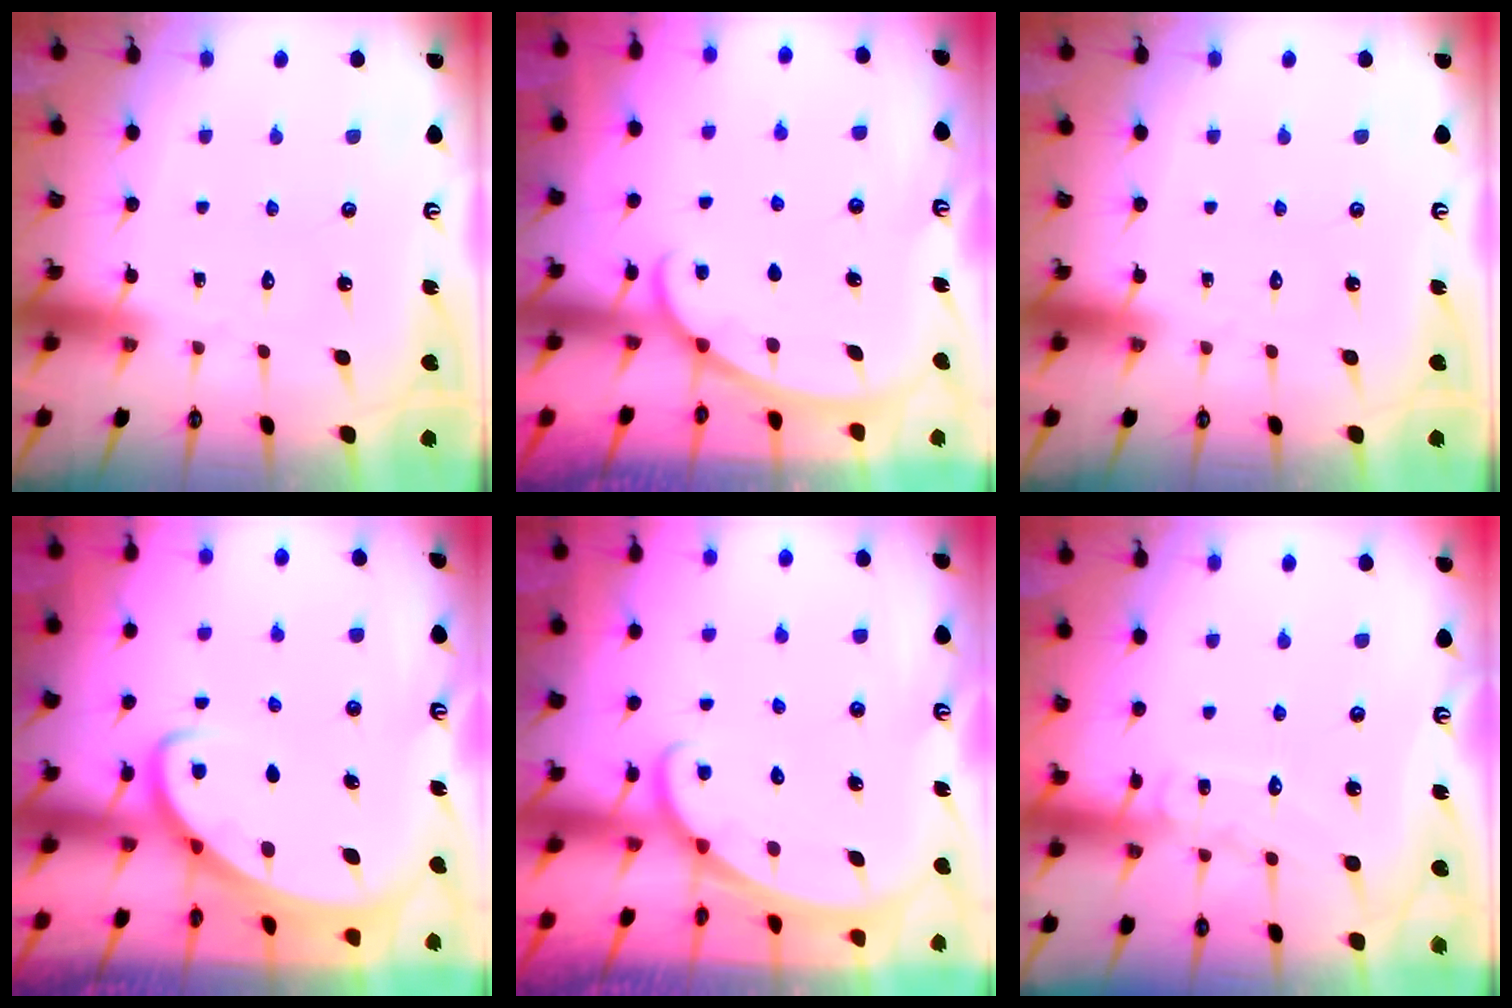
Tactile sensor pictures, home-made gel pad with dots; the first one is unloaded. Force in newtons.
{"total": 1.9, "press": 1.9, "slide": 0.1}
{"total": 0.0}
{"total": 2.8, "press": 2.8, "slide": 0.4}
{"total": 1.4, "press": 1.4, "slide": 0.0}
{"total": 7.7, "press": 7.7, "slide": 0.7}